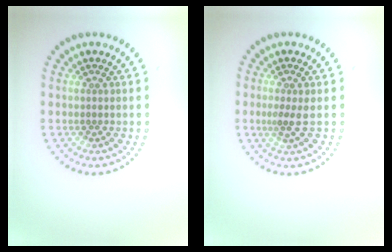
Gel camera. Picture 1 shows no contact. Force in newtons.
{"total": 1.5, "press": 1.2, "slide": 0.9}